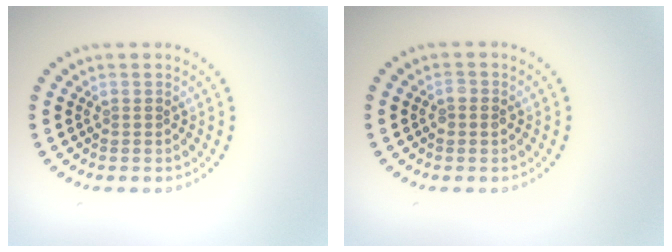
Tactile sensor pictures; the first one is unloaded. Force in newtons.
{"total": 1.1, "press": 1.1, "slide": 0.0}